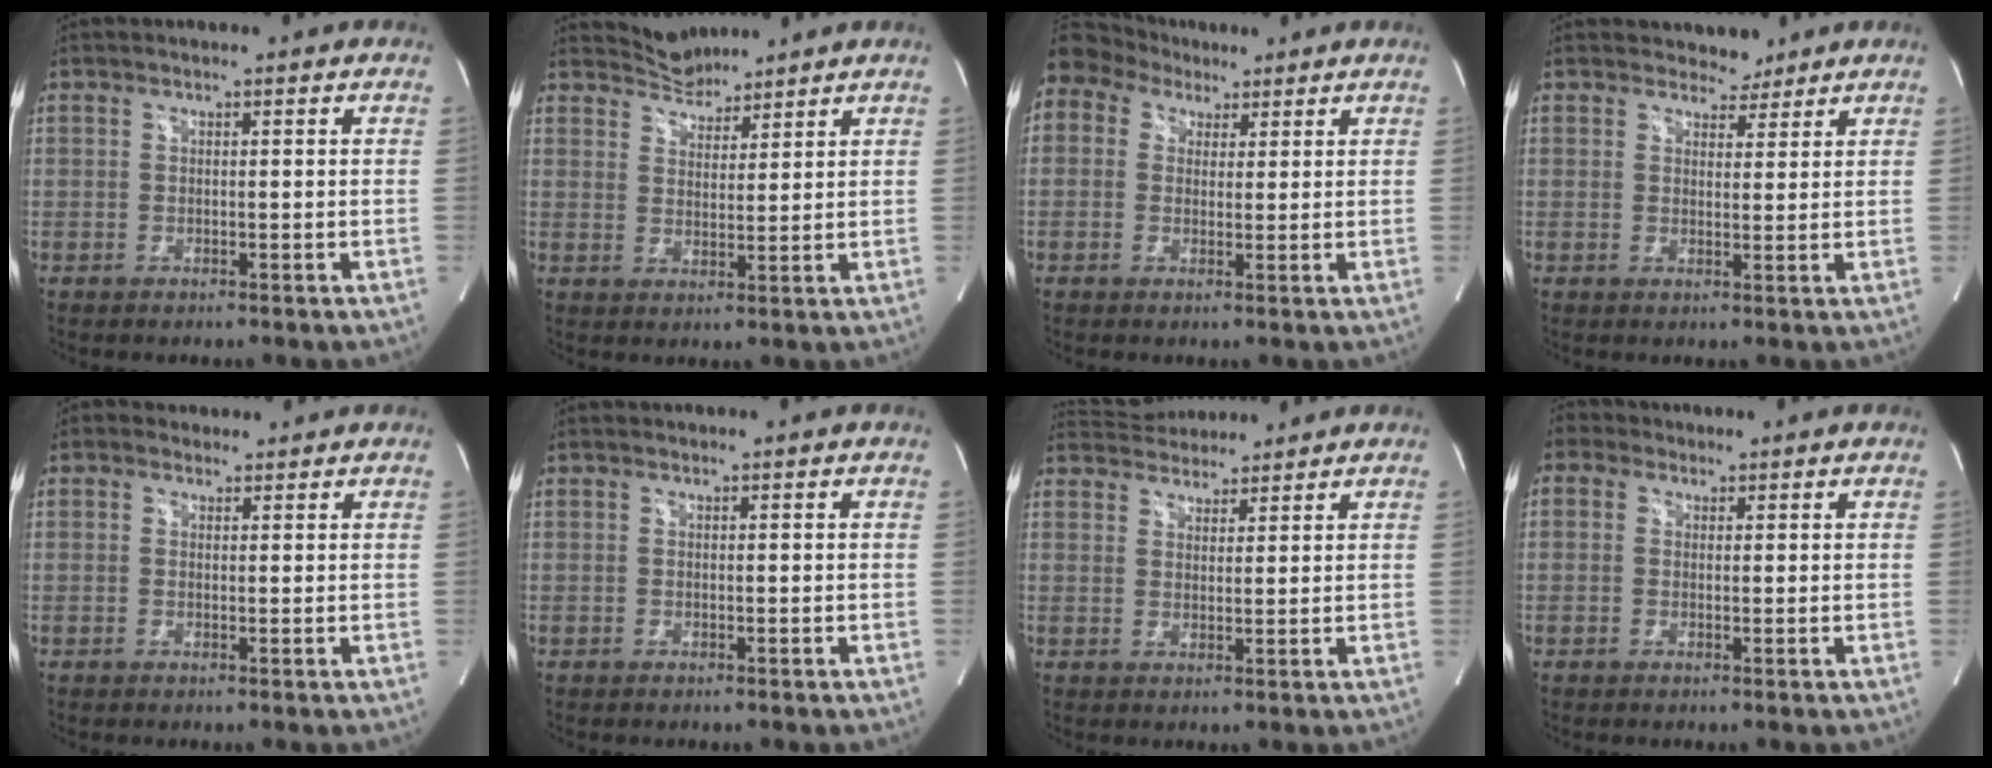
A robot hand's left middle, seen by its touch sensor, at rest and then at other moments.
{"total": 4.7, "force": [4.6, 0.9, 0.0], "torque": [-0.003, 0.012, 0.086]}
{"total": 12.4, "force": [7.4, 9.3, 3.7], "torque": [-0.135, 0.068, 0.143]}
{"total": 3.3, "force": [2.9, 1.5, 0.2], "torque": [0.001, 0.000, 0.042]}
{"total": 1.7, "force": [1.3, 1.1, -0.1], "torque": [-0.001, 0.017, 0.018]}
{"total": 0.0}
{"total": 7.3, "force": [7.0, 1.7, 1.4], "torque": [-0.027, 0.026, 0.111]}
{"total": 1.4, "force": [0.6, 1.2, 0.0], "torque": [-0.011, 0.013, 0.013]}